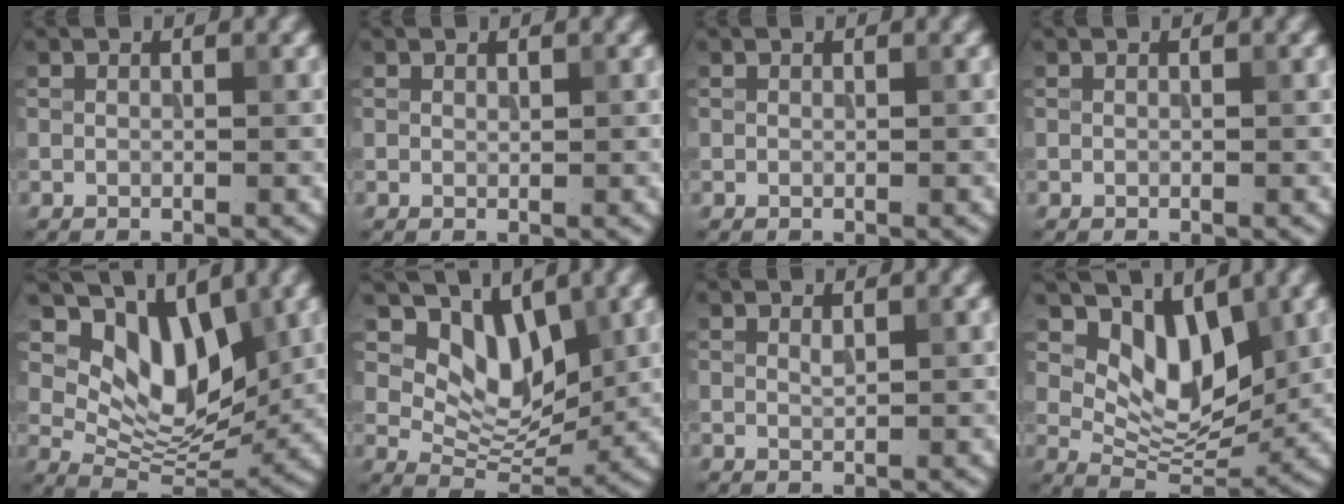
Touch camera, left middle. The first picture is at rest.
{"total": 0.0}
{"total": 0.0}
{"total": 0.0}
{"total": 7.7, "force": [3.7, 4.4, 5.1], "torque": [-0.077, -0.020, 0.064]}
{"total": 5.9, "force": [2.8, 3.6, 3.7], "torque": [-0.061, -0.020, 0.044]}
{"total": 0.6, "force": [0.4, 0.1, 0.4], "torque": [-0.008, -0.002, 0.009]}
{"total": 6.1, "force": [2.9, 3.5, 4.1], "torque": [-0.066, -0.024, 0.047]}